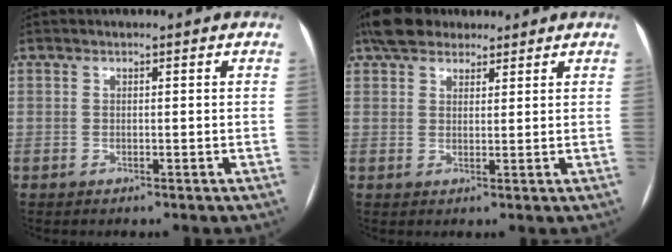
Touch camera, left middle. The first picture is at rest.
{"total": 6.7, "force": [5.3, 3.3, 2.6], "torque": [-0.047, 0.029, 0.095]}